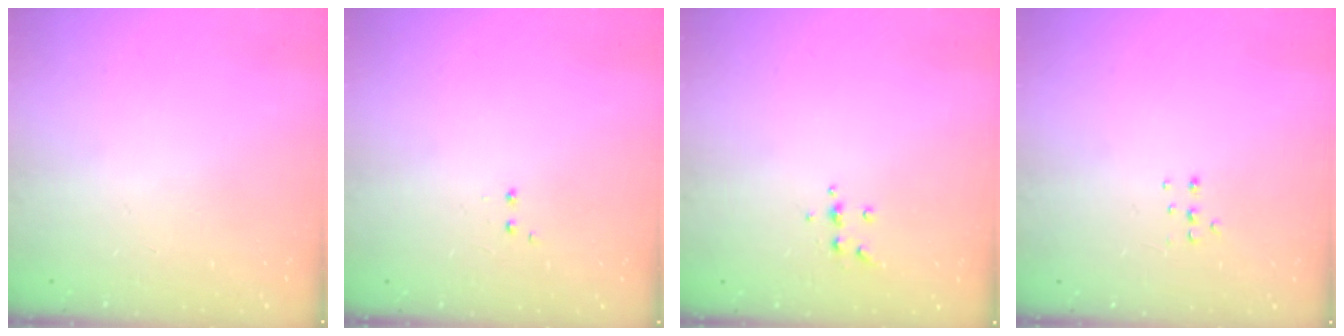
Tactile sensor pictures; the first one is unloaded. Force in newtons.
{"total": 1.9, "press": 1.8, "slide": 0.5}
{"total": 5.0, "press": 4.8, "slide": 1.0}
{"total": 5.7, "press": 5.6, "slide": 1.0}